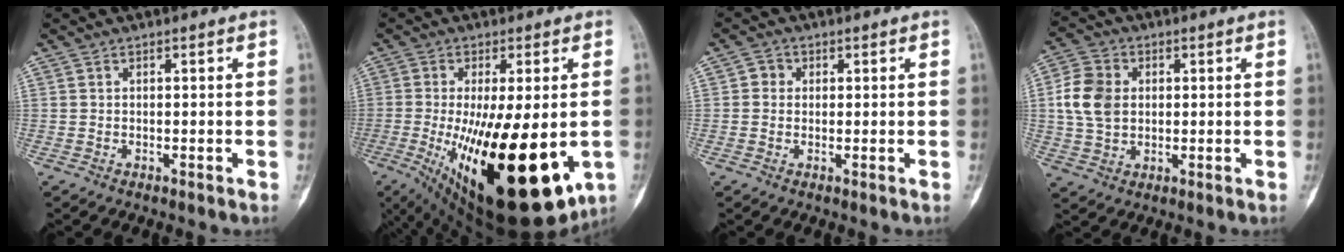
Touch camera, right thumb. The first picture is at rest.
{"total": 26.5, "force": [-5.8, 9.4, 24.1], "torque": [-0.350, -0.043, -0.057]}
{"total": 2.2, "force": [0.3, 2.1, 0.7], "torque": [0.001, 0.004, 0.001]}
{"total": 9.2, "force": [1.1, 7.0, 5.9], "torque": [-0.107, 0.006, 0.020]}